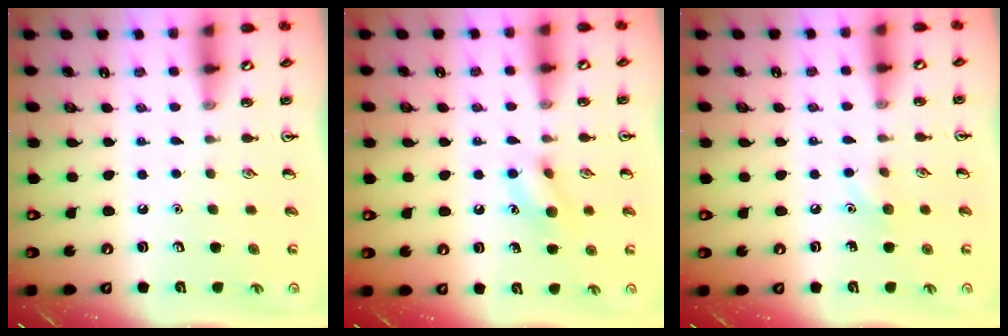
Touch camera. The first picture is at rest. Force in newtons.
{"total": 9.0, "press": 9.0, "slide": 0.7}
{"total": 5.8, "press": 5.5, "slide": 1.8}